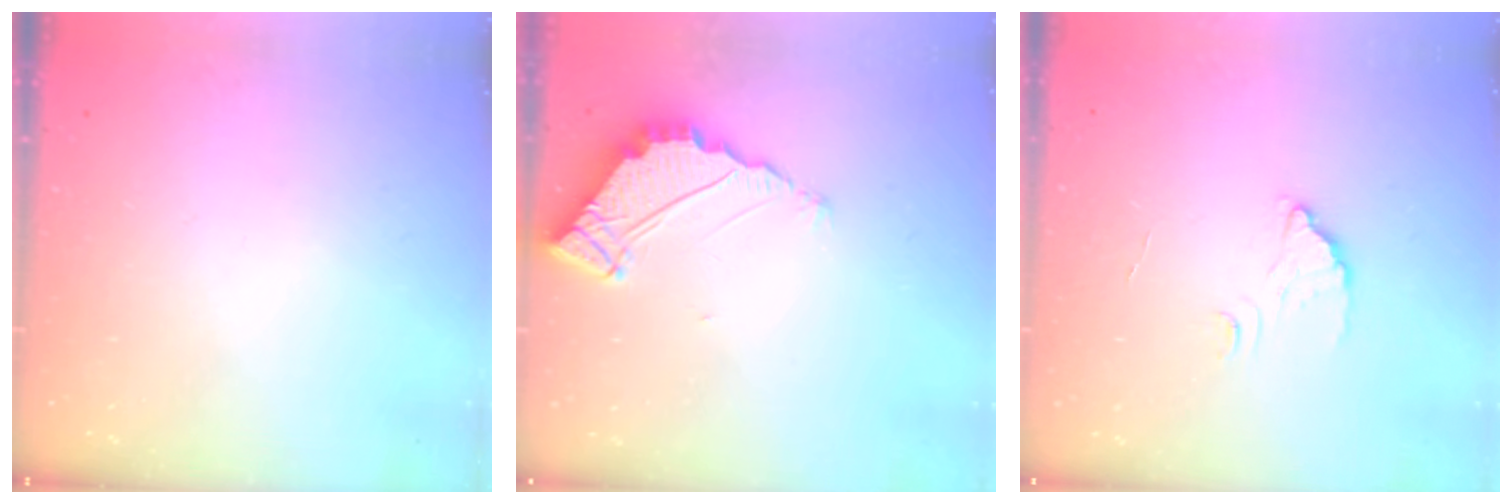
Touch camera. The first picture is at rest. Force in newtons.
{"total": 5.1, "press": 5.1, "slide": 0.2}
{"total": 2.0, "press": 2.0, "slide": 0.1}